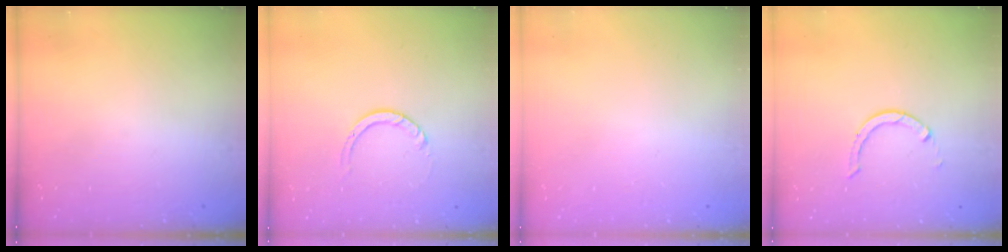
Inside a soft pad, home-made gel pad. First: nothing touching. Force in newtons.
{"total": 3.5, "press": 3.5, "slide": 0.3}
{"total": 2.5, "press": 2.5, "slide": 0.2}
{"total": 2.9, "press": 2.9, "slide": 0.4}